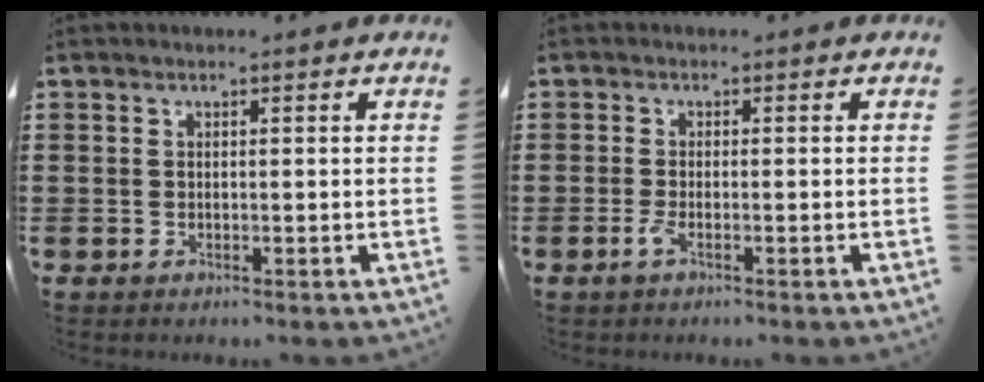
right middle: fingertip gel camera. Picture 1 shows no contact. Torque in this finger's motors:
{"motor_torque": [0.43, -0.28, 0.03, 0.05]}